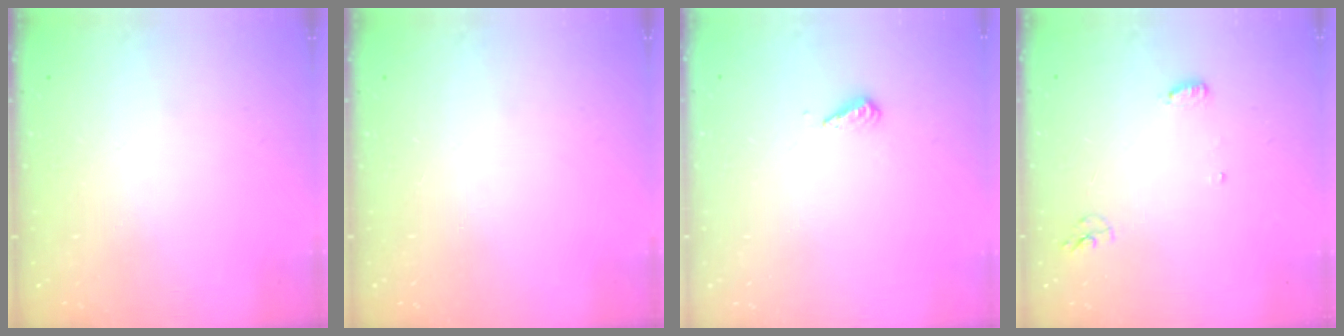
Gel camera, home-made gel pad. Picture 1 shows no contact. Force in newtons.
{"total": 0.0}
{"total": 3.1, "press": 3.0, "slide": 0.7}
{"total": 5.4, "press": 5.3, "slide": 1.1}